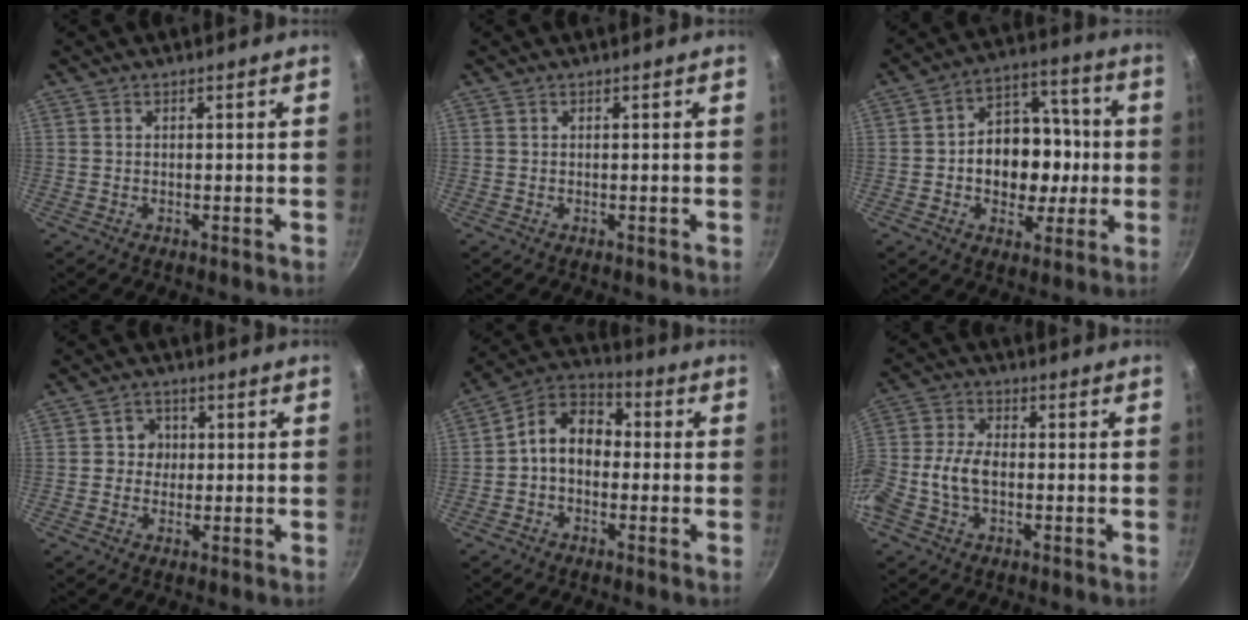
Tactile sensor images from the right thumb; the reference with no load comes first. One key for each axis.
{"total": 0.0}
{"total": 15.3, "fx": -1.5, "fy": 11.6, "fz": 9.9, "tx": -0.100, "ty": 0.031, "tz": -0.027}
{"total": 3.6, "fx": 0.1, "fy": 3.4, "fz": 1.0, "tx": 0.015, "ty": 0.005, "tz": -0.004}
{"total": 9.8, "fx": -0.6, "fy": 7.3, "fz": 6.6, "tx": -0.080, "ty": 0.038, "tz": -0.035}
{"total": 8.7, "fx": -2.0, "fy": 5.2, "fz": 6.6, "tx": -0.138, "ty": 0.027, "tz": -0.052}